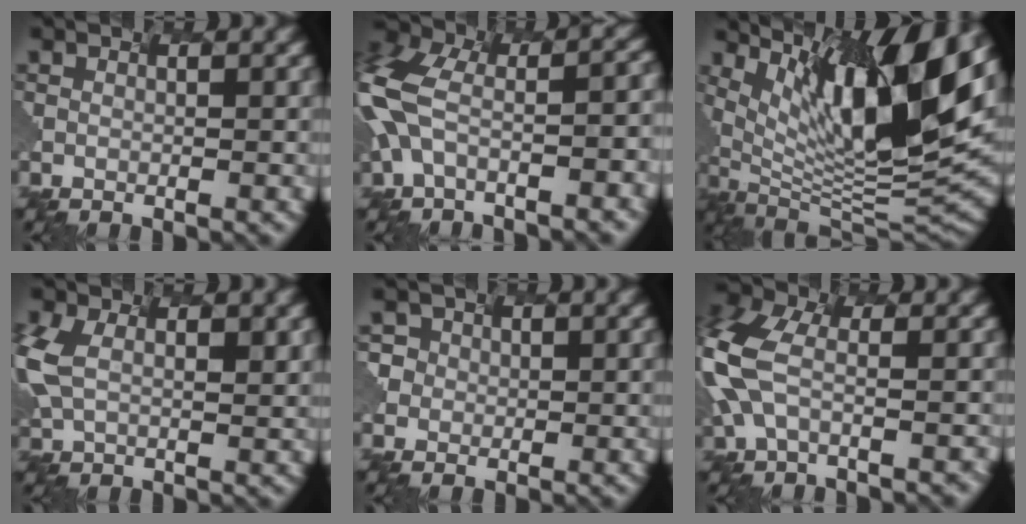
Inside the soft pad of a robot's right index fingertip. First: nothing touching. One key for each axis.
{"total": 10.9, "fx": -3.4, "fy": 5.3, "fz": 8.9, "tx": -0.208, "ty": 0.000, "tz": -0.040}
{"total": 13.3, "fx": 6.0, "fy": 3.7, "fz": 11.3, "tx": -0.204, "ty": 0.003, "tz": 0.123}
{"total": 5.9, "fx": 1.0, "fy": 3.7, "fz": 4.5, "tx": -0.135, "ty": 0.003, "tz": 0.034}
{"total": 1.8, "fx": 0.2, "fy": 1.8, "fz": -0.5, "tx": 0.003, "ty": 0.002, "tz": 0.016}
{"total": 8.0, "fx": -2.2, "fy": 4.5, "fz": 6.2, "tx": -0.167, "ty": 0.003, "tz": -0.040}